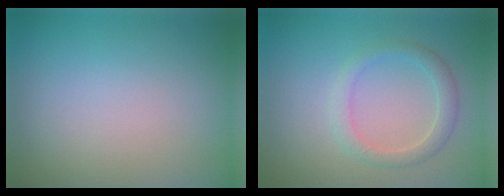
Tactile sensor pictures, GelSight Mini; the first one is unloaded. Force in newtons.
{"total": 2.2, "press": 2.2, "slide": 0.0}